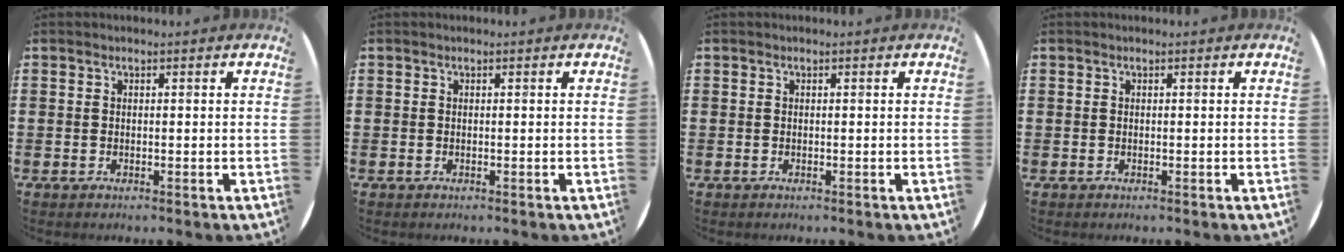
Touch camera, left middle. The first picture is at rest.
{"total": 0.0}
{"total": 0.0}
{"total": 0.0}